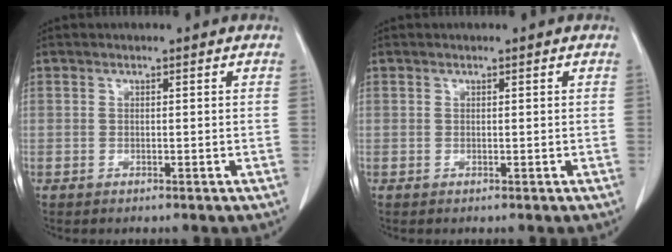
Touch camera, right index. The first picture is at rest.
{"total": 0.0}